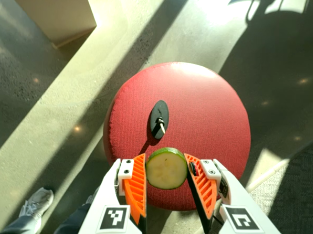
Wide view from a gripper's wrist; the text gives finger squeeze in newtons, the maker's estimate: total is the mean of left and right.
{"total": 9.4, "left": 9.4, "right": 9.5}